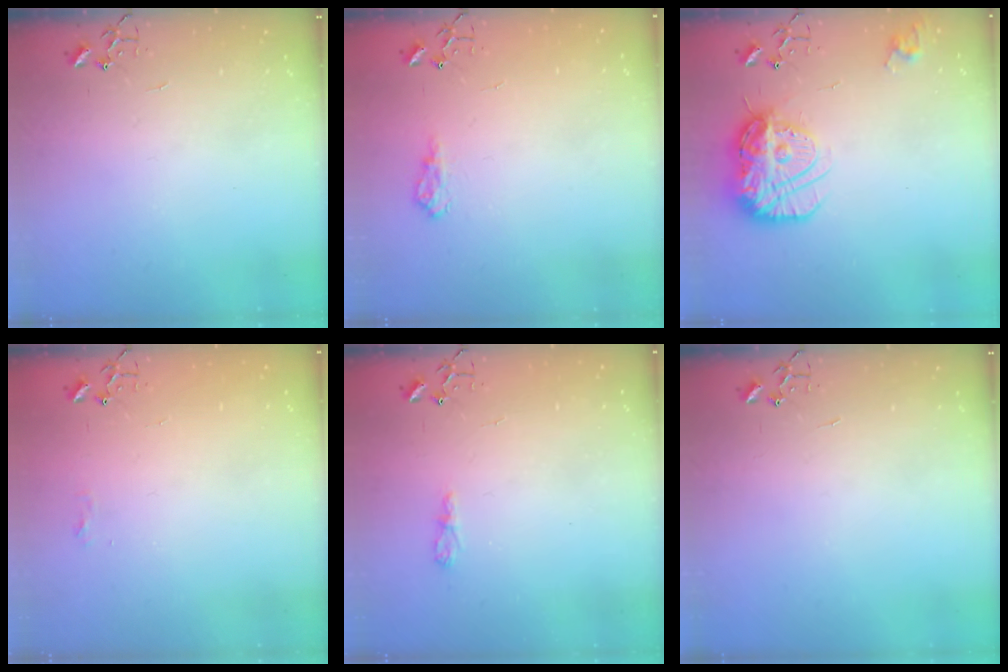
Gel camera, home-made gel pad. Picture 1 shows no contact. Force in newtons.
{"total": 9.0, "press": 9.0, "slide": 0.9}
{"total": 16.7, "press": 16.6, "slide": 1.7}
{"total": 5.2, "press": 5.2, "slide": 0.7}
{"total": 3.8, "press": 3.8, "slide": 0.5}
{"total": 0.0}